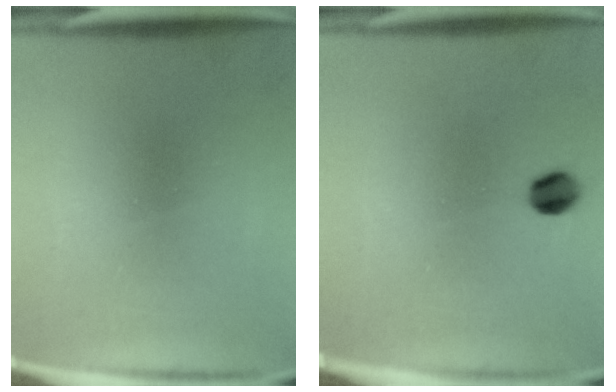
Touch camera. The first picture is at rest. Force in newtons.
{"total": 3.4}